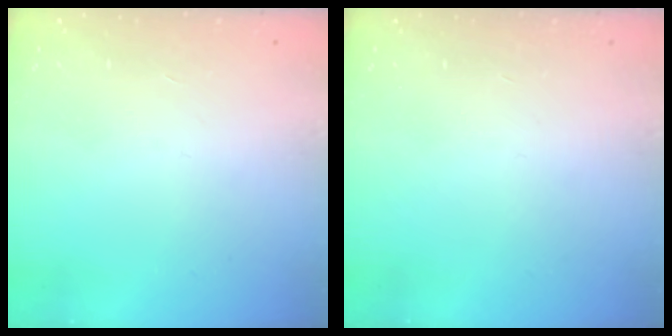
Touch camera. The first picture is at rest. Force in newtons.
{"total": 0.0}